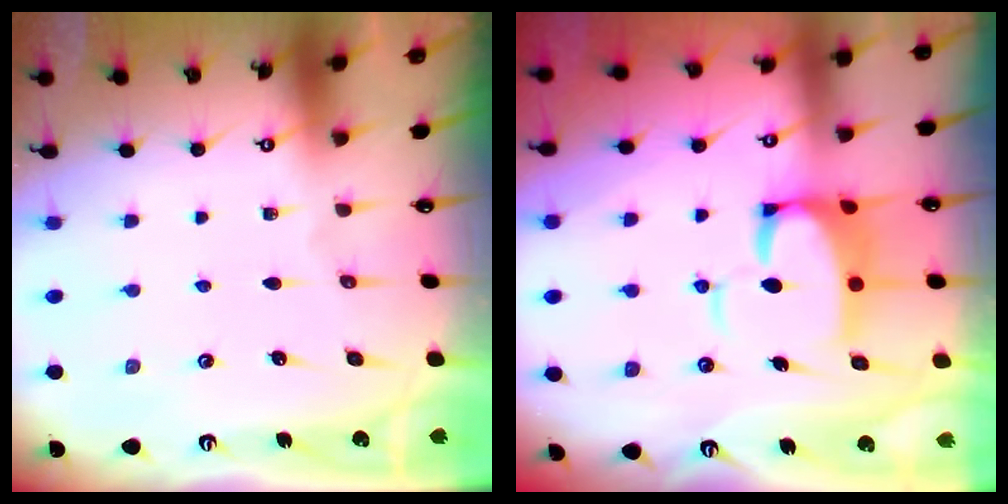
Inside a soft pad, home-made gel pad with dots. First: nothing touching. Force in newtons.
{"total": 7.3, "press": 7.2, "slide": 1.4}